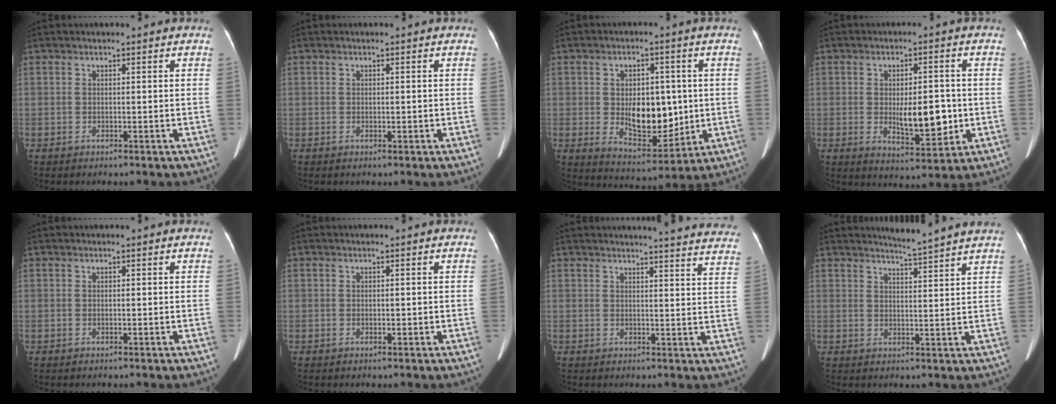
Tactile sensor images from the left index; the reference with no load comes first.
{"total": 0.6, "force": [-0.1, 0.3, 0.5], "torque": [-0.008, -0.001, -0.001]}
{"total": 10.2, "force": [0.0, 5.7, 8.5], "torque": [-0.135, 0.000, 0.014]}
{"total": 8.4, "force": [-0.9, 3.2, 7.8], "torque": [-0.118, -0.009, -0.007]}
{"total": 0.0}
{"total": 0.7, "force": [-0.2, 0.4, 0.6], "torque": [-0.009, 0.000, -0.001]}
{"total": 16.9, "force": [16.4, 0.6, 4.4], "torque": [-0.039, -0.077, 0.162]}
{"total": 5.9, "force": [5.5, -1.5, 1.5], "torque": [-0.032, -0.009, 0.071]}